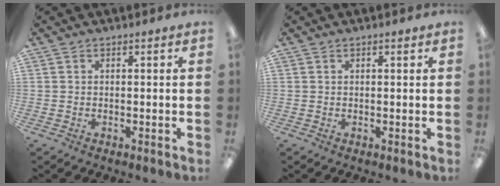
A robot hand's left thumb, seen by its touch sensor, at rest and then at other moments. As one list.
[{"total": 0.6, "force": [0.3, 0.1, 0.5], "torque": [-0.009, 0.002, 0.005]}]